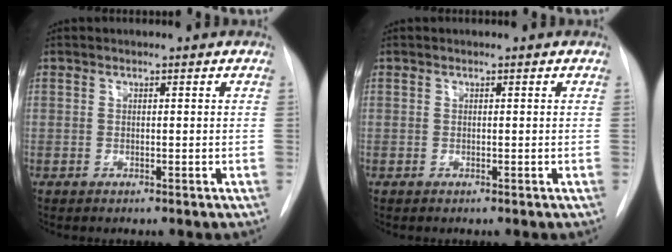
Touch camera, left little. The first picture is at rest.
{"total": 0.0}